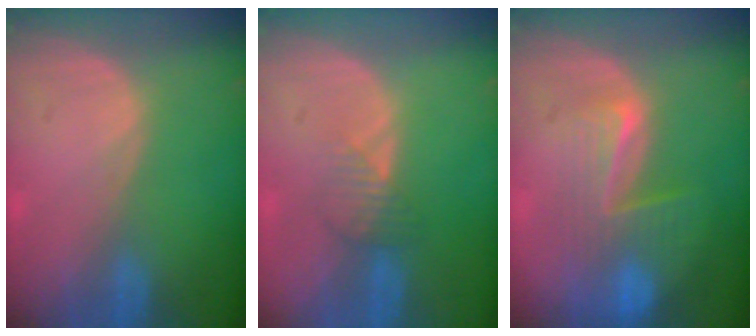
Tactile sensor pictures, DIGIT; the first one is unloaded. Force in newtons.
{"total": 2.4, "press": 2.4, "slide": 0.1}
{"total": 8.1, "press": 7.0, "slide": 4.1}